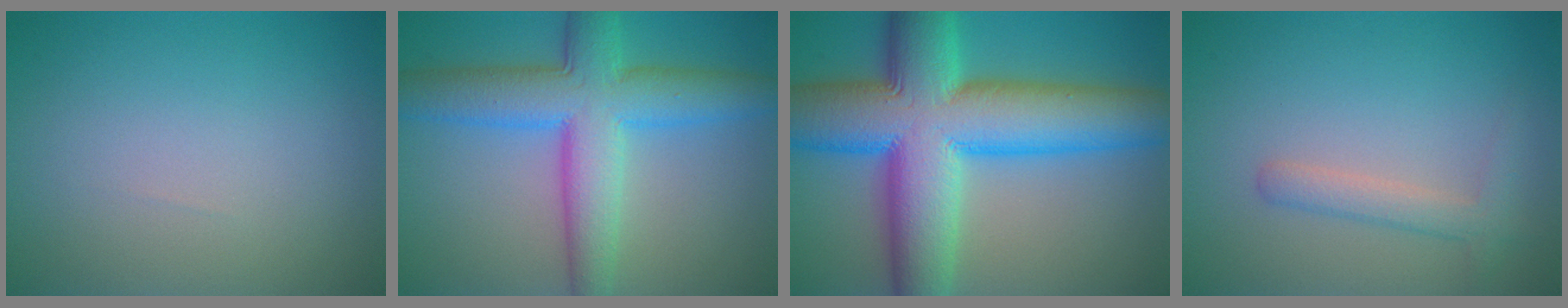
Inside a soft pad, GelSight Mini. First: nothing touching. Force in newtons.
{"total": 8.6, "press": 8.6, "slide": 0.5}
{"total": 15.4, "press": 15.4, "slide": 0.3}
{"total": 2.2, "press": 2.2, "slide": 0.2}